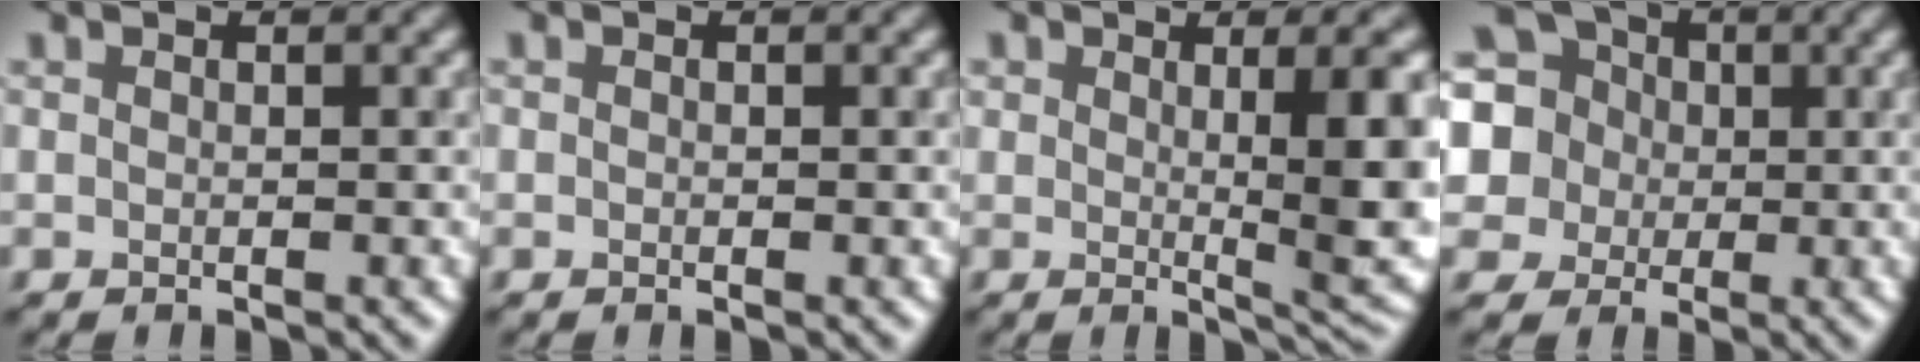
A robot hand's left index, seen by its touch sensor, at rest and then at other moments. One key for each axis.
{"total": 0.0}
{"total": 6.2, "fx": 0.9, "fy": 2.0, "fz": 5.9, "tx": -0.077, "ty": -0.010, "tz": 0.019}
{"total": 12.5, "fx": 3.8, "fy": 10.8, "fz": 4.9, "tx": -0.139, "ty": 0.036, "tz": 0.044}